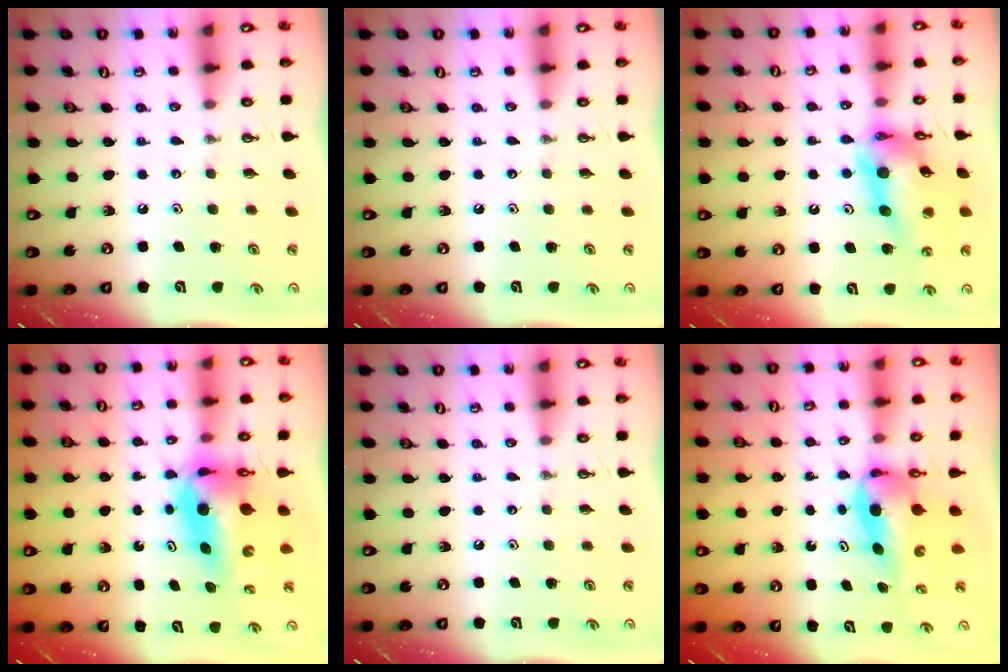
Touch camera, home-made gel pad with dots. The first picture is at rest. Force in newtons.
{"total": 0.0}
{"total": 16.9, "press": 16.9, "slide": 1.4}
{"total": 9.7, "press": 8.3, "slide": 4.9}
{"total": 0.0}
{"total": 8.1, "press": 7.3, "slide": 3.4}